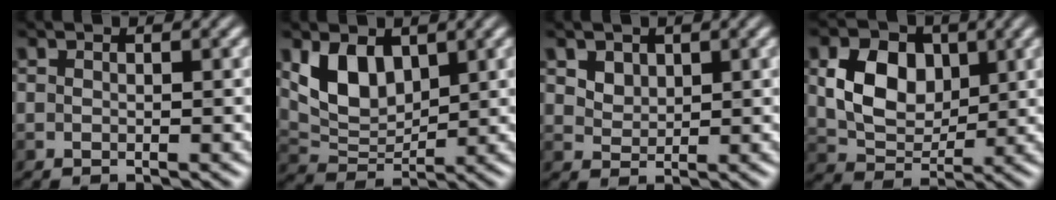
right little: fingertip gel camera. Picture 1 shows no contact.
{"total": 4.7, "force": [2.1, 2.9, 3.1], "torque": [-0.059, -0.008, 0.041]}
{"total": 2.1, "force": [1.2, 1.5, 0.9], "torque": [-0.021, -0.006, 0.035]}
{"total": 6.3, "force": [1.3, 4.6, 4.2], "torque": [-0.080, 0.000, 0.024]}